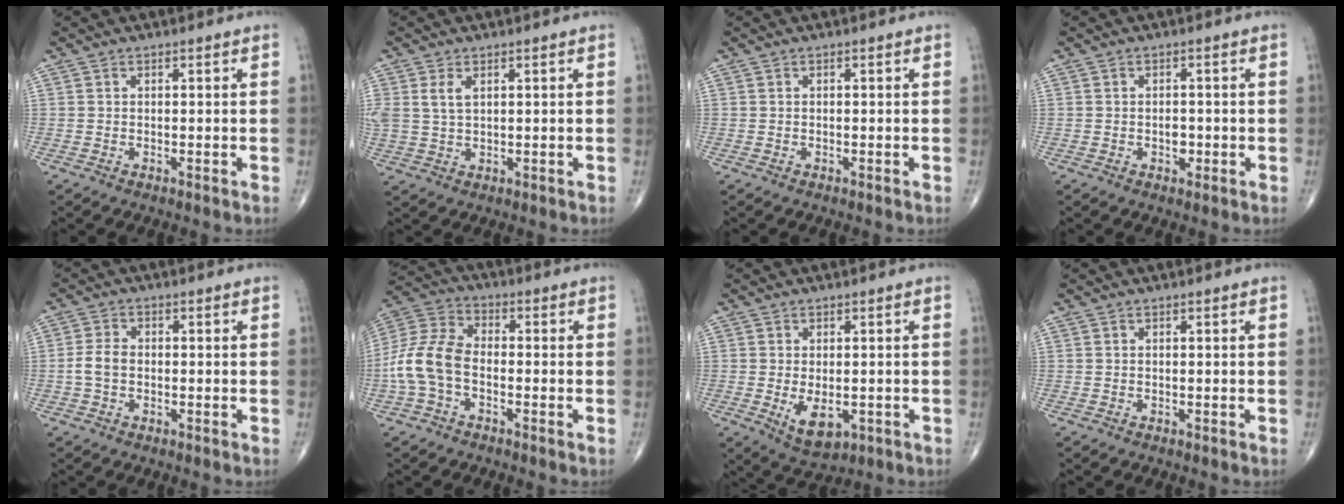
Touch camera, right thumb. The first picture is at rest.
{"total": 4.6, "force": [1.6, 2.7, 3.3], "torque": [-0.078, 0.003, 0.038]}
{"total": 0.0}
{"total": 2.2, "force": [-0.5, 1.5, 1.5], "torque": [-0.009, 0.005, -0.007]}
{"total": 3.6, "force": [-0.6, 2.4, 2.6], "torque": [-0.057, 0.012, -0.015]}
{"total": 10.8, "force": [-2.6, 6.7, 8.1], "torque": [-0.173, 0.031, -0.061]}
{"total": 6.3, "force": [-1.4, 3.6, 5.0], "torque": [-0.070, -0.012, -0.010]}
{"total": 0.0}